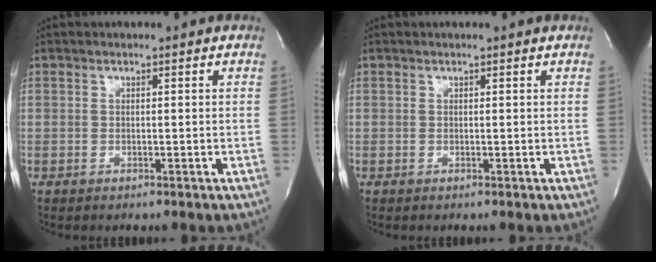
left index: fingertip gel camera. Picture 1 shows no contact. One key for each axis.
{"total": 1.1, "fx": 1.1, "fy": -0.2, "fz": 0.3, "tx": -0.013, "ty": 0.000, "tz": 0.013}